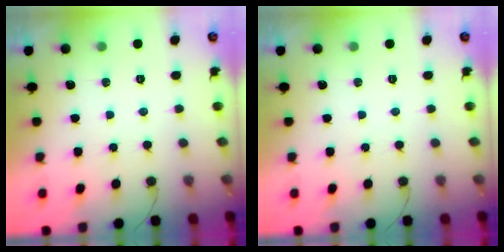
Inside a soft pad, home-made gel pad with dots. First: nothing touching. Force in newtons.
{"total": 0.0}